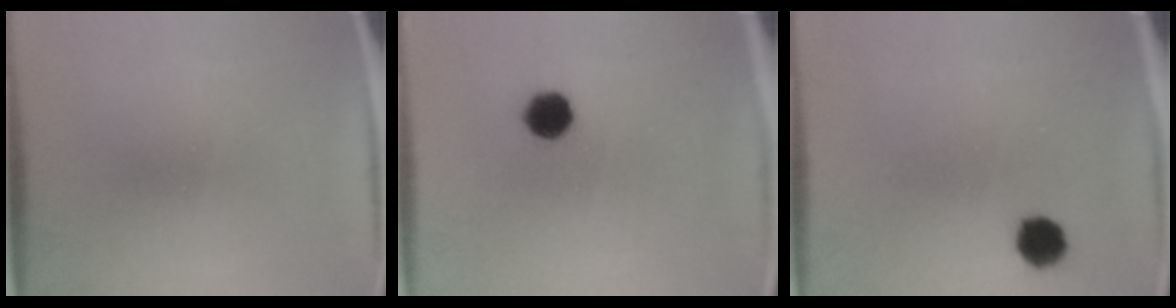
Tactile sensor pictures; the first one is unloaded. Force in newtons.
{"total": 6.2}
{"total": 4.9}